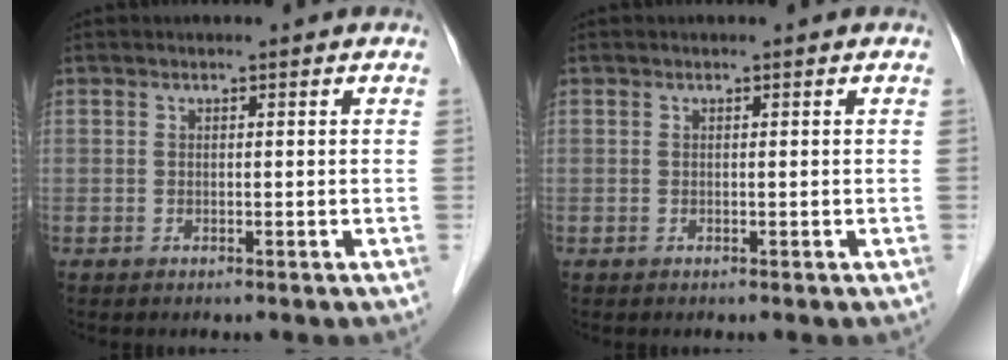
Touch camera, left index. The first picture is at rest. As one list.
[{"total": 0.0}]